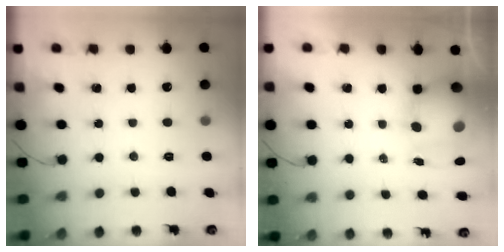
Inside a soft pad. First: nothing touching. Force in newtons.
{"total": 11.1, "press": 10.7, "slide": 2.9}